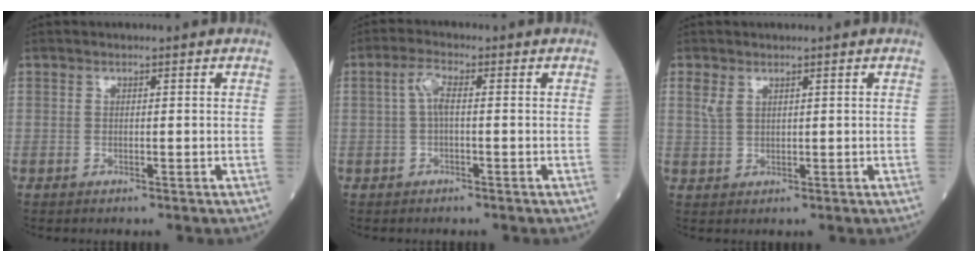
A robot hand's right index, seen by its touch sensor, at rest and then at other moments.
{"total": 3.1, "force": [0.2, 0.7, 3.0], "torque": [-0.063, 0.010, 0.004]}
{"total": 2.2, "force": [1.3, 1.1, 1.3], "torque": [-0.035, 0.009, 0.037]}